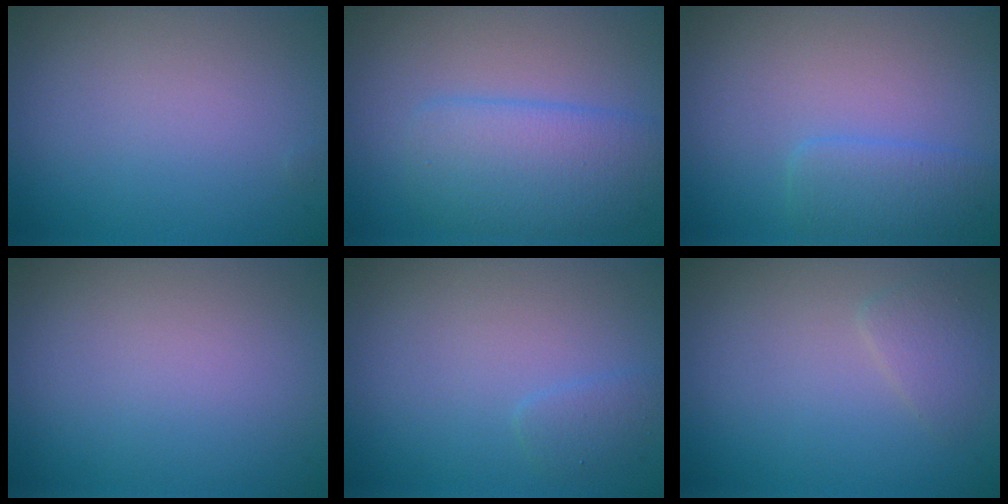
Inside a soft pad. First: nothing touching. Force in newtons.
{"total": 4.4, "press": 4.4, "slide": 0.1}
{"total": 2.3, "press": 2.3, "slide": 0.2}
{"total": 0.0}
{"total": 1.1, "press": 1.1, "slide": 0.1}
{"total": 1.5, "press": 1.5, "slide": 0.1}